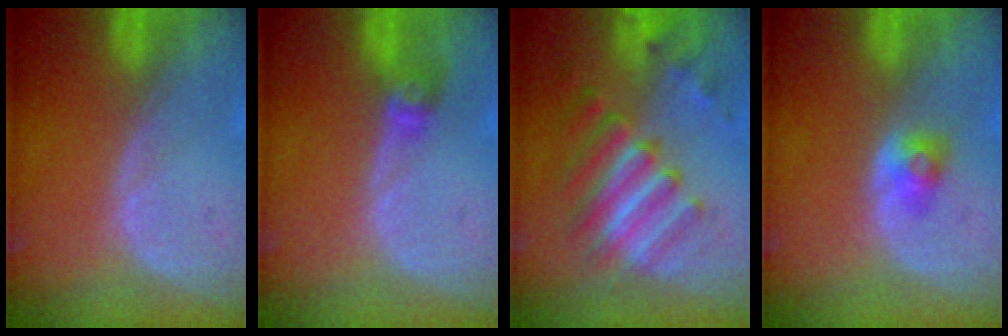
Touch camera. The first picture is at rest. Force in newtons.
{"total": 2.7, "press": 2.6, "slide": 0.5}
{"total": 8.9, "press": 8.5, "slide": 2.7}
{"total": 2.5, "press": 2.3, "slide": 1.1}